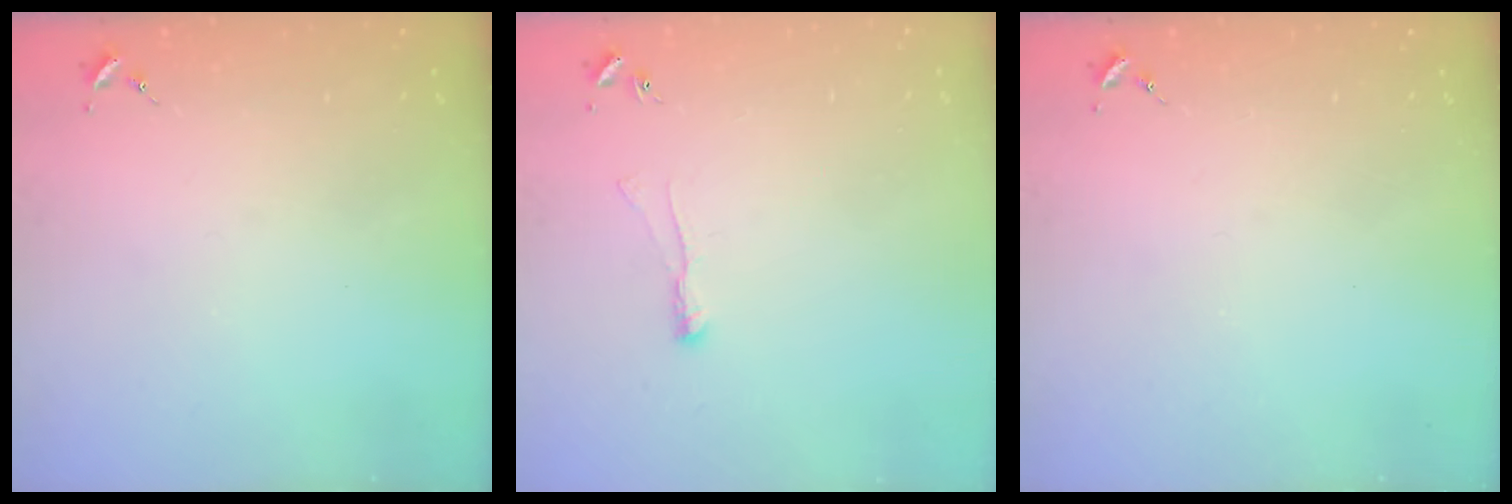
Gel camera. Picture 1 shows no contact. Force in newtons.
{"total": 4.5, "press": 4.4, "slide": 0.8}
{"total": 0.0}